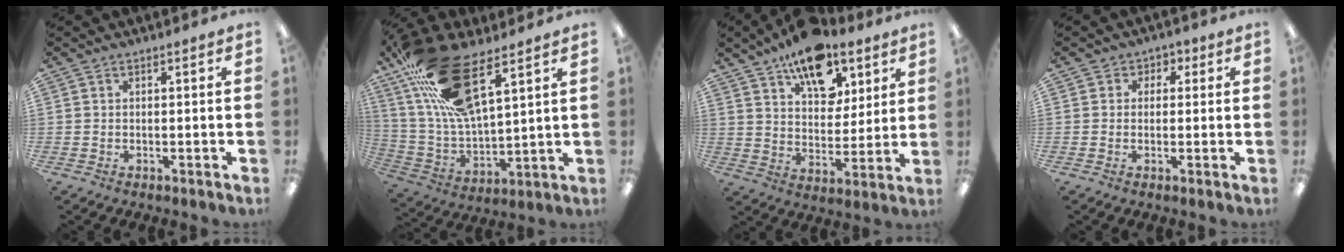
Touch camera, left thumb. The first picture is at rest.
{"total": 22.4, "force": [13.7, 8.1, 15.7], "torque": [-0.316, -0.053, 0.240]}
{"total": 15.9, "force": [10.7, 8.6, 8.0], "torque": [-0.117, -0.054, 0.189]}
{"total": 2.7, "force": [-0.1, 2.6, 0.8], "torque": [-0.007, 0.009, -0.004]}